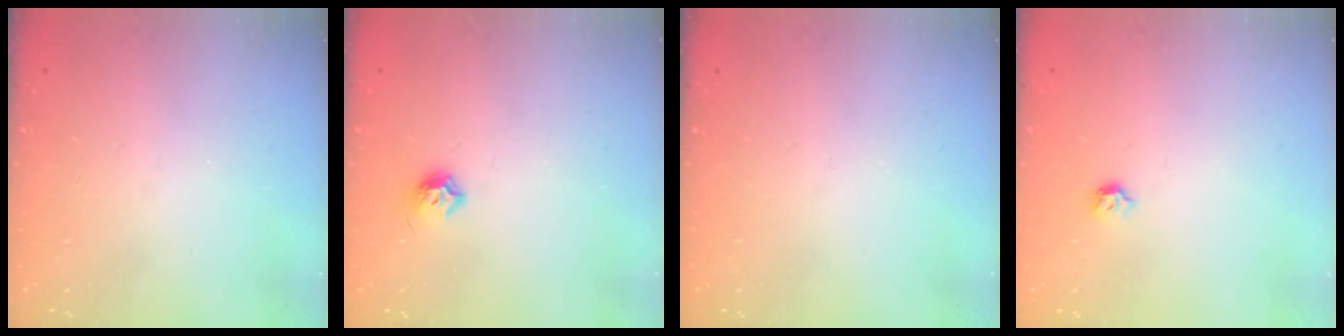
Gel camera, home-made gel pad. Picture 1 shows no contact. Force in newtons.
{"total": 6.0, "press": 5.9, "slide": 1.1}
{"total": 0.0}
{"total": 4.0, "press": 4.0, "slide": 0.8}